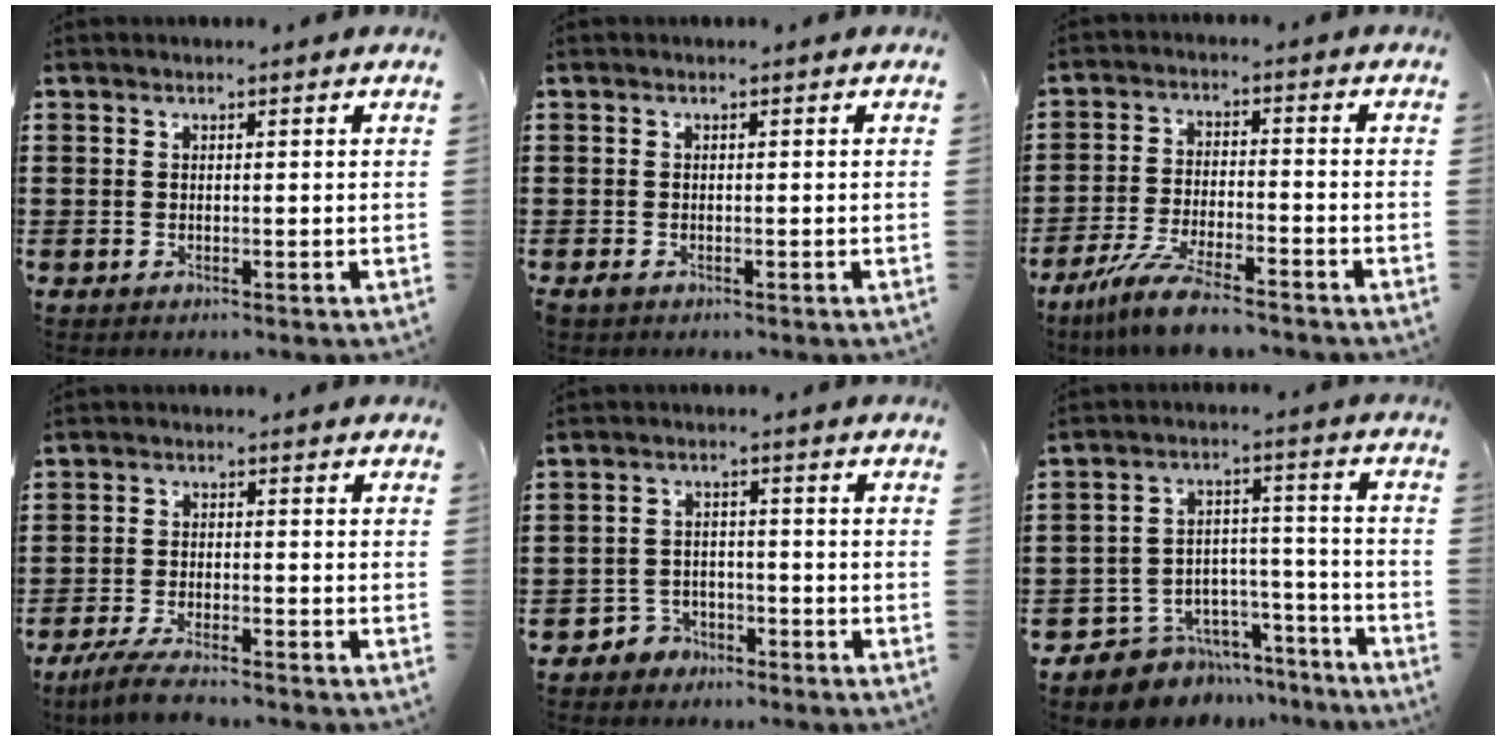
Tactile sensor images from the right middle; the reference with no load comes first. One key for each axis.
{"total": 0.7, "fx": -0.6, "fy": 0.4, "fz": 0.3, "tx": -0.007, "ty": -0.002, "tz": -0.012}
{"total": 7.8, "fx": -6.5, "fy": 0.8, "fz": 4.2, "tx": -0.097, "ty": -0.008, "tz": -0.126}
{"total": 4.2, "fx": -3.8, "fy": 0.3, "fz": 1.9, "tx": -0.046, "ty": -0.008, "tz": -0.076}
{"total": 3.1, "fx": -2.8, "fy": 1.3, "fz": 0.0, "tx": -0.012, "ty": 0.002, "tz": -0.061}
{"total": 7.0, "fx": -6.3, "fy": 3.0, "fz": -0.1, "tx": 0.001, "ty": 0.020, "tz": -0.119}